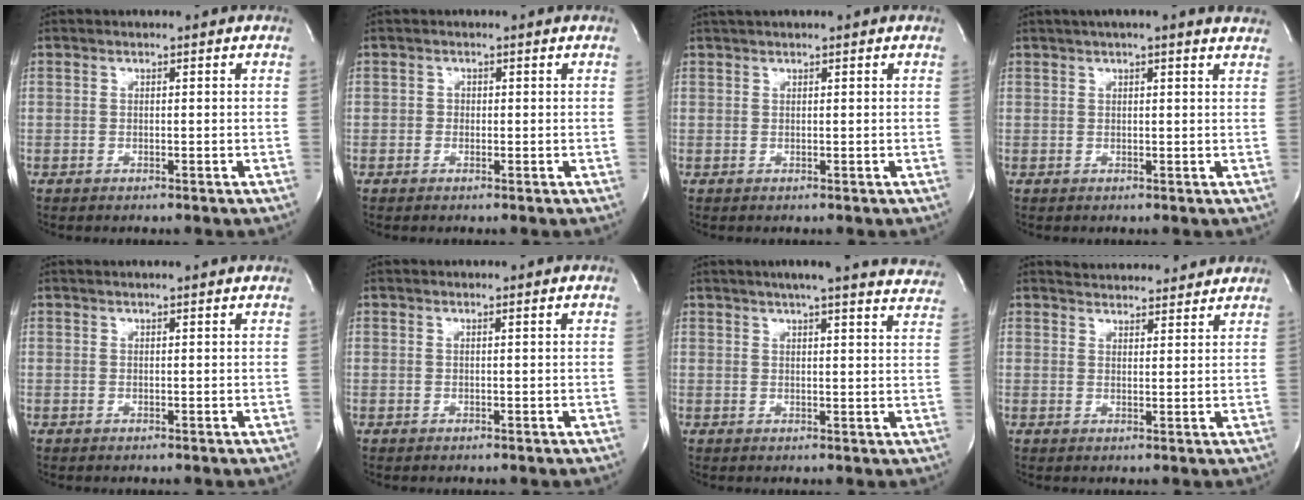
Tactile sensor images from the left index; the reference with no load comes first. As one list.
[{"total": 0.6, "force": [-0.2, 0.6, 0.1], "torque": [0.005, 0.000, -0.006]}, {"total": 1.7, "force": [1.5, 0.0, 0.8], "torque": [-0.011, 0.021, 0.027]}, {"total": 8.5, "force": [7.2, 0.6, 4.4], "torque": [-0.063, 0.015, 0.072]}, {"total": 3.9, "force": [3.6, 0.0, 1.4], "torque": [-0.019, 0.020, 0.039]}, {"total": 0.0}, {"total": 20.5, "force": [18.6, 1.5, 8.5], "torque": [-0.122, -0.029, 0.209]}, {"total": 8.7, "force": [8.3, 1.8, 1.6], "torque": [-0.023, 0.010, 0.105]}]